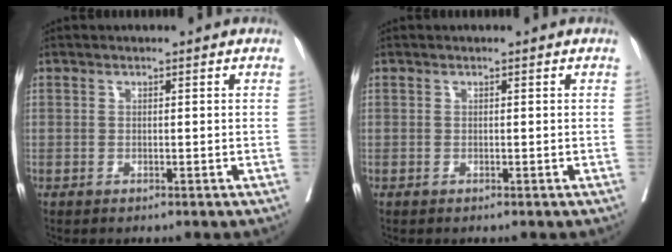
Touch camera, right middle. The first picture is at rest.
{"total": 0.0}